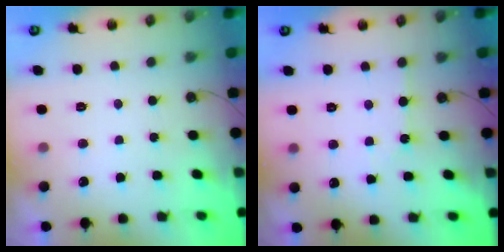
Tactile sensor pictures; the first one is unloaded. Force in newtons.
{"total": 3.8, "press": 3.8, "slide": 0.6}